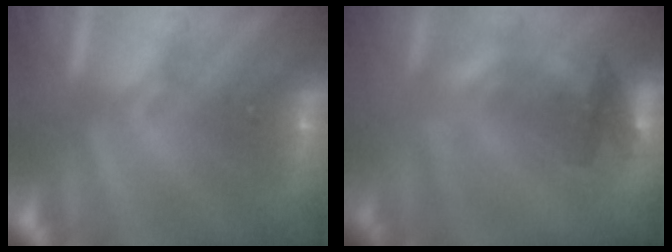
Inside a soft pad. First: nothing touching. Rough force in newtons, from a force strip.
{"total": 2.3}